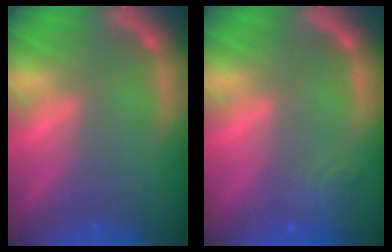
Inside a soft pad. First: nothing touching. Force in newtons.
{"total": 1.9}